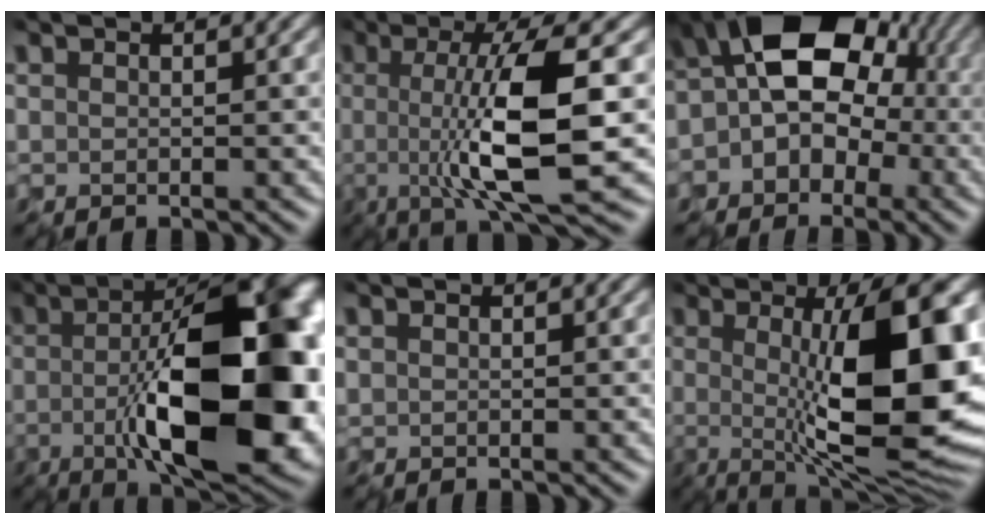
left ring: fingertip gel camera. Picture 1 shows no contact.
{"total": 9.1, "force": [-1.1, 1.4, 8.9], "torque": [-0.131, -0.013, -0.018]}
{"total": 10.4, "force": [-0.8, 7.7, 6.9], "torque": [-0.075, 0.005, -0.039]}
{"total": 16.9, "force": [-1.8, 6.4, 15.6], "torque": [-0.195, 0.001, -0.032]}
{"total": 0.0}
{"total": 12.9, "force": [-0.1, 3.0, 12.6], "torque": [-0.163, -0.007, -0.002]}